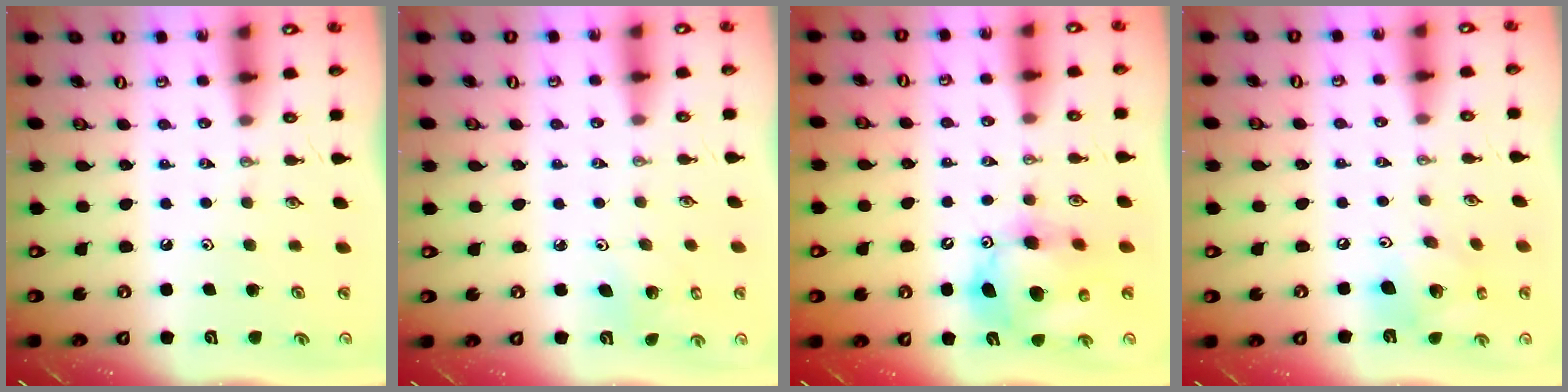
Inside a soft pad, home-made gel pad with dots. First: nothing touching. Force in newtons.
{"total": 3.5, "press": 3.5, "slide": 0.2}
{"total": 14.2, "press": 14.0, "slide": 2.4}
{"total": 13.5, "press": 13.3, "slide": 2.4}